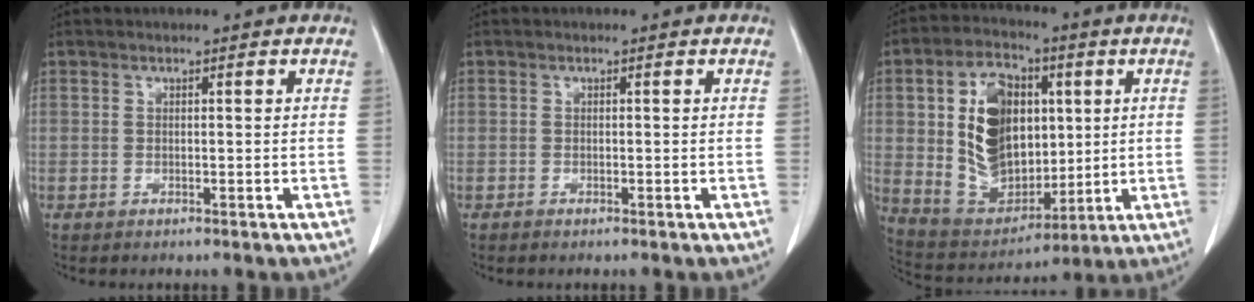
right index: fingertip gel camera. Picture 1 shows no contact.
{"total": 0.7, "force": [-0.4, 0.3, 0.5], "torque": [-0.016, -0.003, -0.006]}
{"total": 16.6, "force": [2.6, 10.4, 12.7], "torque": [-0.250, 0.027, 0.060]}